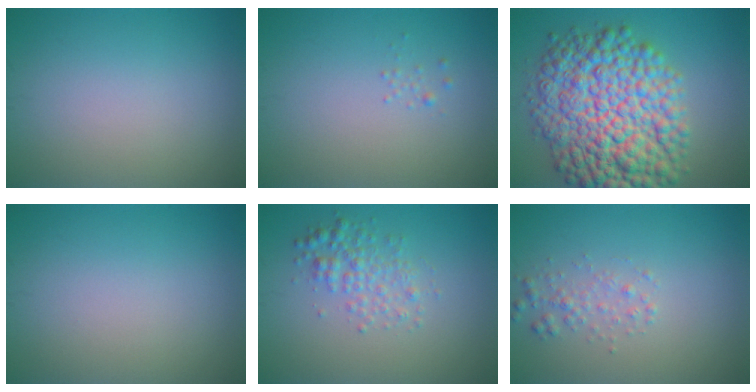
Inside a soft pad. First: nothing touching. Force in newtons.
{"total": 0.7, "press": 0.7, "slide": 0.1}
{"total": 13.4, "press": 13.4, "slide": 0.1}
{"total": 0.0}
{"total": 2.6, "press": 2.6, "slide": 0.1}
{"total": 1.6, "press": 1.6, "slide": 0.0}